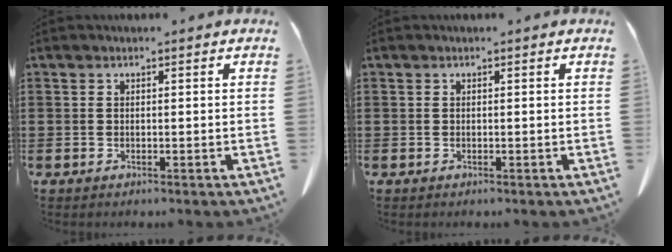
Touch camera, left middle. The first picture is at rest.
{"total": 0.0}